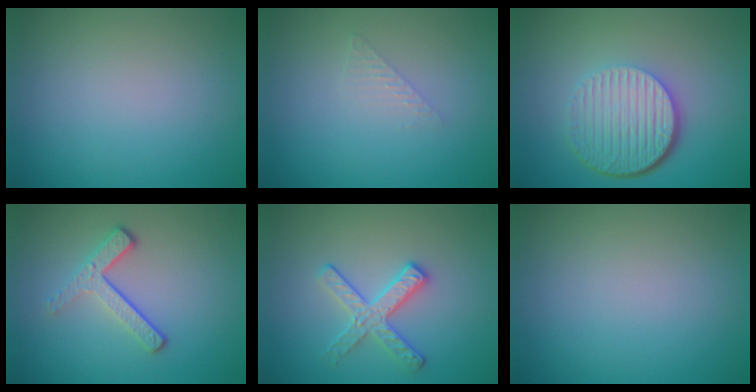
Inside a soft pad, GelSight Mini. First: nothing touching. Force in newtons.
{"total": 1.0, "press": 1.0, "slide": 0.0}
{"total": 6.3, "press": 4.3, "slide": 4.6}
{"total": 3.3, "press": 2.4, "slide": 2.3}
{"total": 2.8, "press": 2.7, "slide": 0.7}
{"total": 0.0}